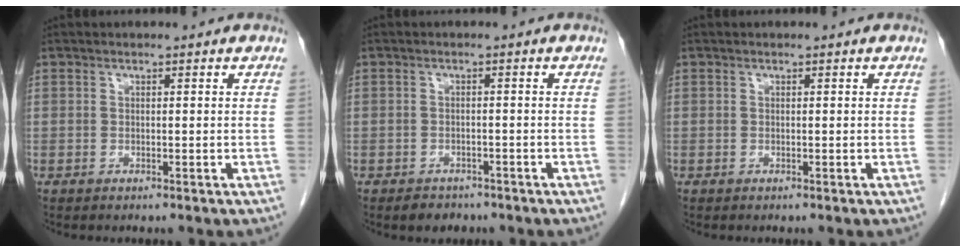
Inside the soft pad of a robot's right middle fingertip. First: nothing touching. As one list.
[{"total": 2.7, "force": [-2.1, 1.7, 0.6], "torque": [-0.014, 0.003, -0.026]}, {"total": 0.0}]